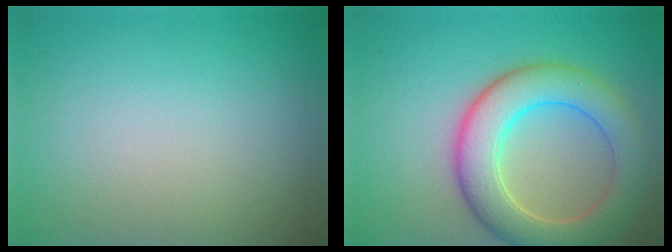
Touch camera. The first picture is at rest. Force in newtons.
{"total": 7.4, "press": 7.4, "slide": 0.5}